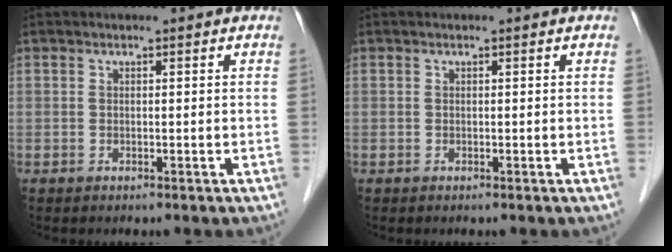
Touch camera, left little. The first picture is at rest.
{"total": 0.0}